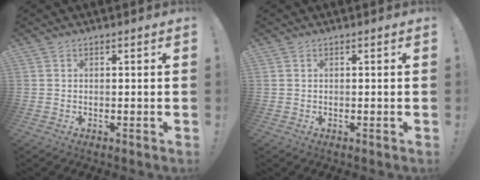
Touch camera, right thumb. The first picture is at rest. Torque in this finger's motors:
{"motor_torque": [0.01, -0.13, -0.08, 0.19, 0.04]}